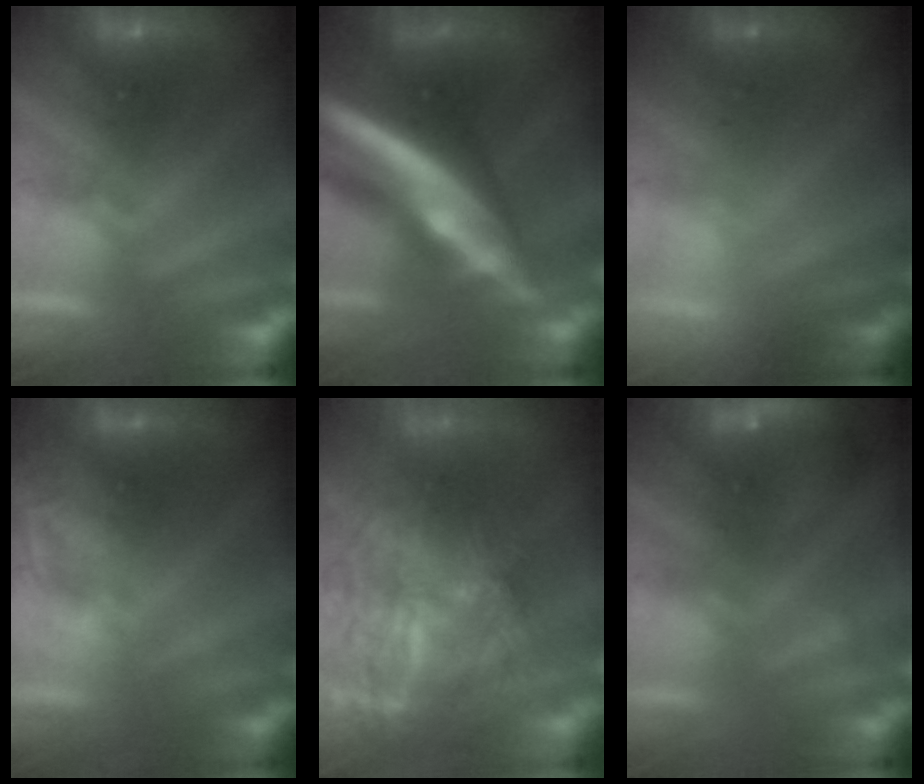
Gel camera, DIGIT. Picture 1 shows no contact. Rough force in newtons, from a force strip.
{"total": 8.3}
{"total": 2.4}
{"total": 2.1}
{"total": 11.3}
{"total": 5.8}